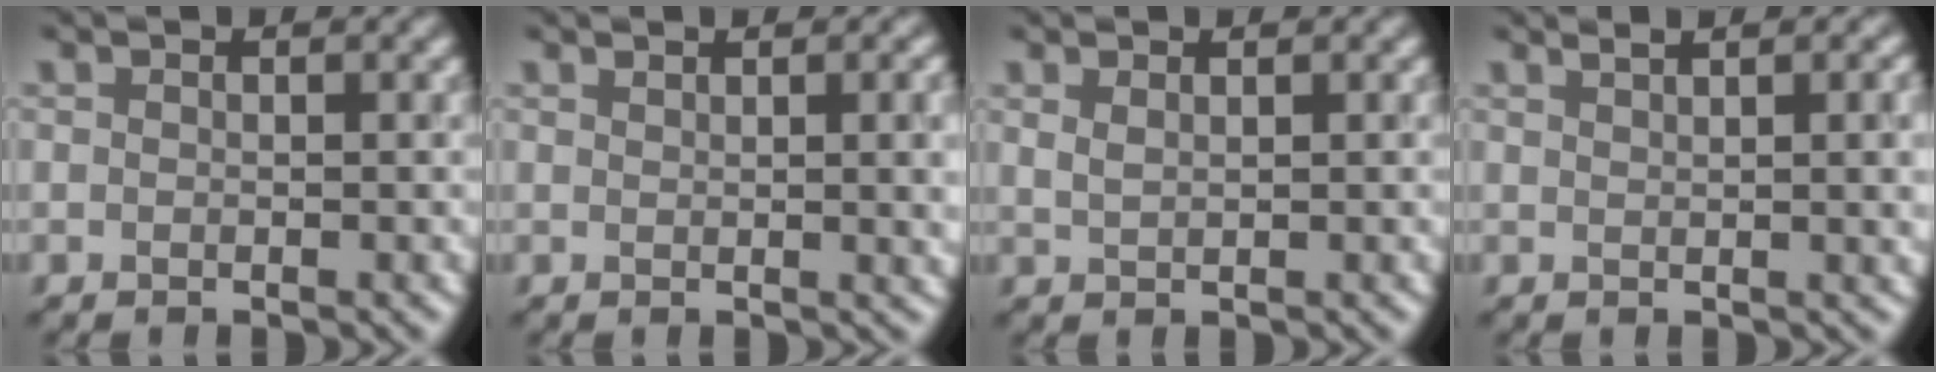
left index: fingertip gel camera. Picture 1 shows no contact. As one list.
[{"total": 4.2, "force": [0.9, 1.6, 3.8], "torque": [-0.022, 0.016, 0.015]}, {"total": 0.8, "force": [0.7, 0.2, 0.3], "torque": [-0.004, 0.005, 0.015]}, {"total": 5.3, "force": [2.0, 2.0, 4.5], "torque": [-0.025, 0.030, 0.008]}]